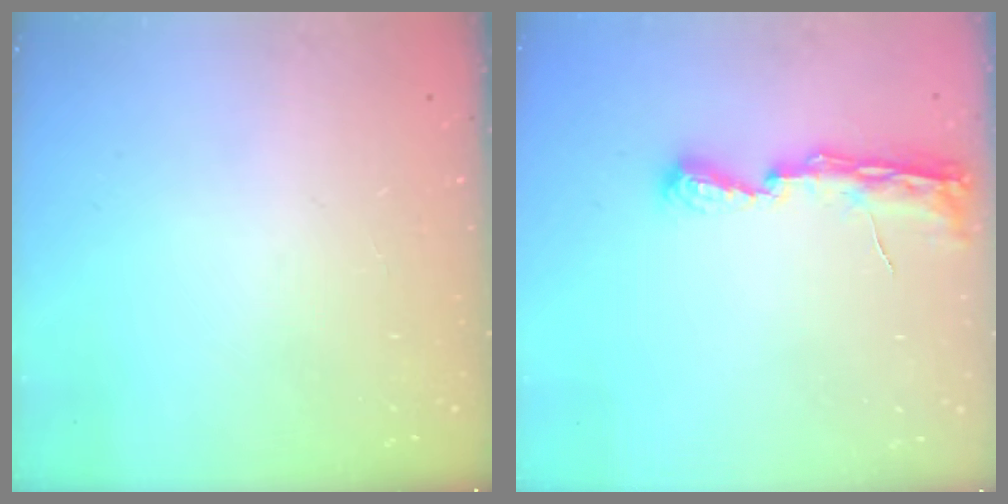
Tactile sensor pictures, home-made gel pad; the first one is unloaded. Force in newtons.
{"total": 7.6, "press": 7.5, "slide": 0.6}